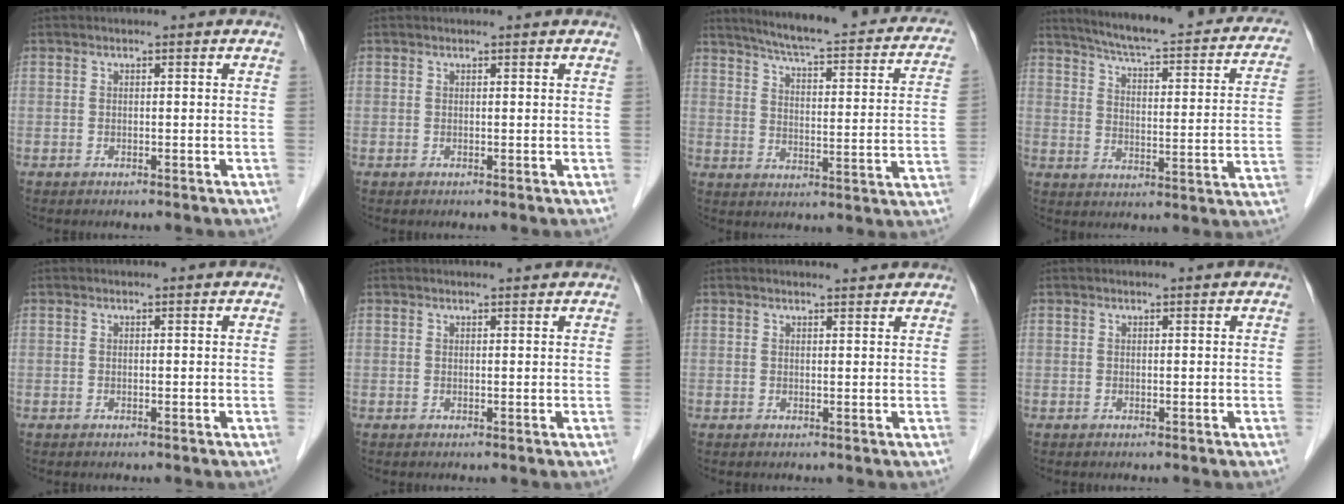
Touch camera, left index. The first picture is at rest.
{"total": 0.8, "force": [0.8, 0.1, 0.1], "torque": [-0.006, 0.006, 0.010]}
{"total": 23.2, "force": [19.6, 3.7, 11.9], "torque": [-0.162, -0.019, 0.235]}
{"total": 24.0, "force": [20.5, 4.0, 11.9], "torque": [-0.162, -0.025, 0.247]}
{"total": 0.0}
{"total": 1.4, "force": [1.4, 0.0, 0.4], "torque": [-0.007, 0.006, 0.021]}
{"total": 2.4, "force": [2.3, 0.2, 0.4], "torque": [-0.011, 0.005, 0.030]}
{"total": 0.6, "force": [0.5, 0.0, 0.2], "torque": [-0.005, 0.004, 0.009]}